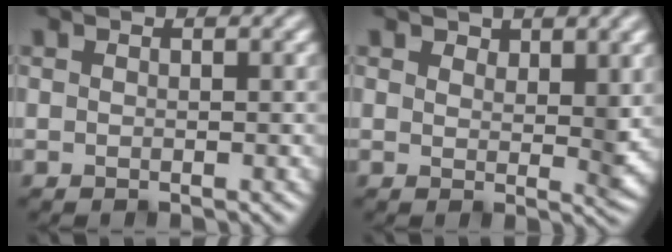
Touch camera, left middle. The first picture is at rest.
{"total": 3.6, "force": [2.9, 1.3, 1.8], "torque": [-0.024, -0.008, 0.045]}